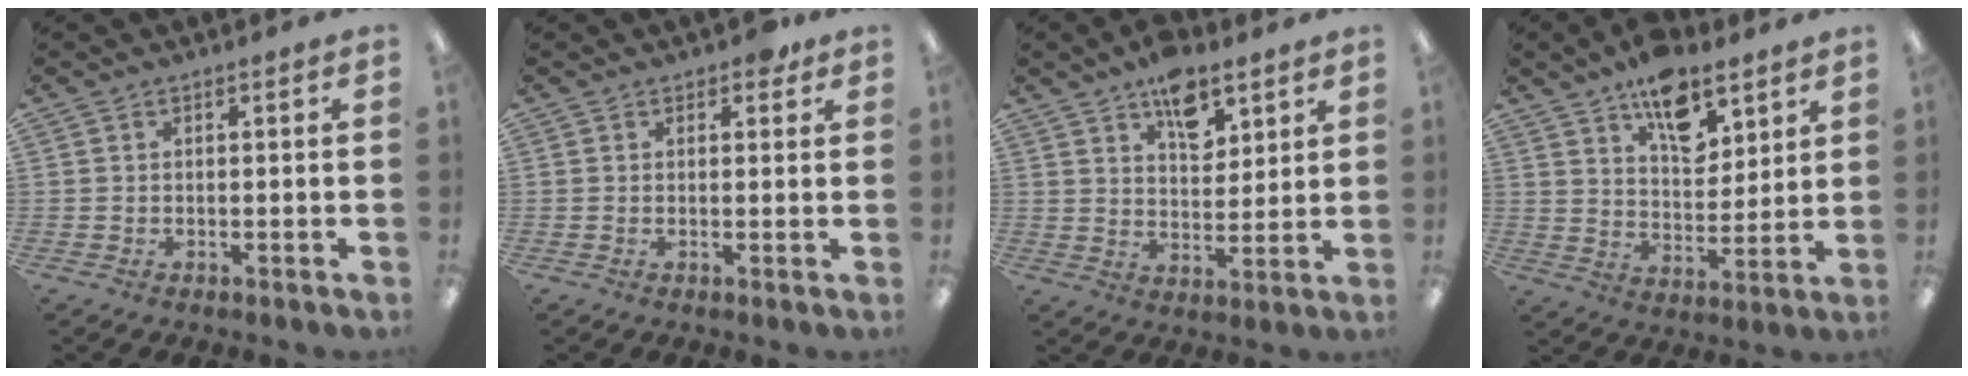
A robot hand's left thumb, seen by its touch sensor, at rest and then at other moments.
{"total": 2.4, "force": [1.6, 1.2, 1.2], "torque": [-0.003, -0.005, 0.023]}
{"total": 10.1, "force": [6.7, 5.3, 5.4], "torque": [-0.068, -0.033, 0.115]}
{"total": 13.1, "force": [8.7, 6.7, 7.2], "torque": [-0.099, -0.044, 0.152]}